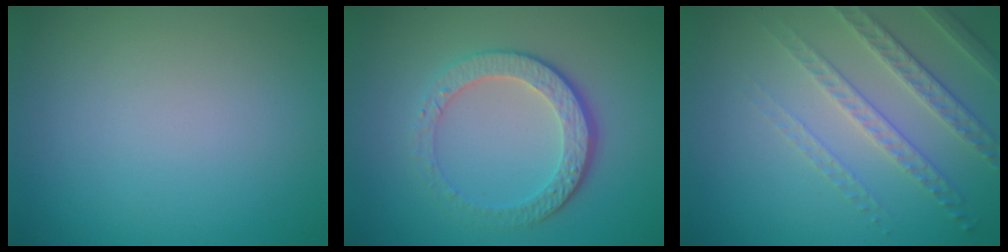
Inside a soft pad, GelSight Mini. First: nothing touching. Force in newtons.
{"total": 4.6, "press": 3.3, "slide": 3.2}
{"total": 5.0, "press": 3.3, "slide": 3.7}